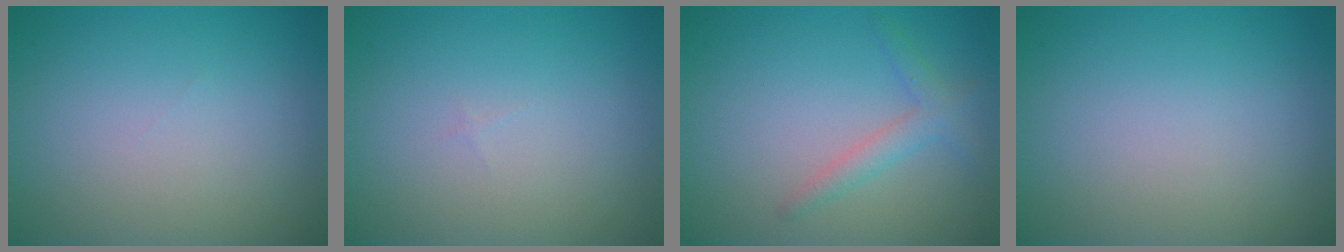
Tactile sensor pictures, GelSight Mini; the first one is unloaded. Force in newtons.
{"total": 0.0}
{"total": 2.0, "press": 2.0, "slide": 0.1}
{"total": 0.0}